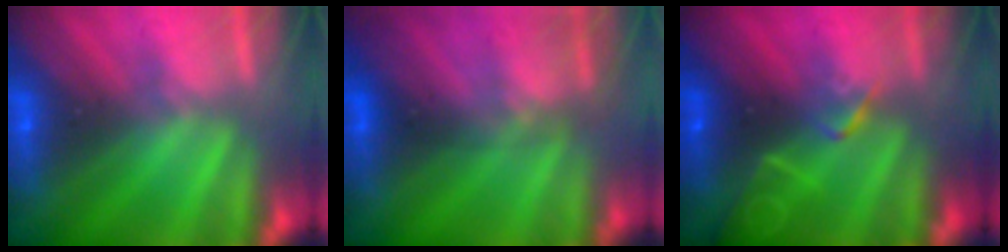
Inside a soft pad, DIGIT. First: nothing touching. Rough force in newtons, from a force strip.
{"total": 2.8}
{"total": 2.1}